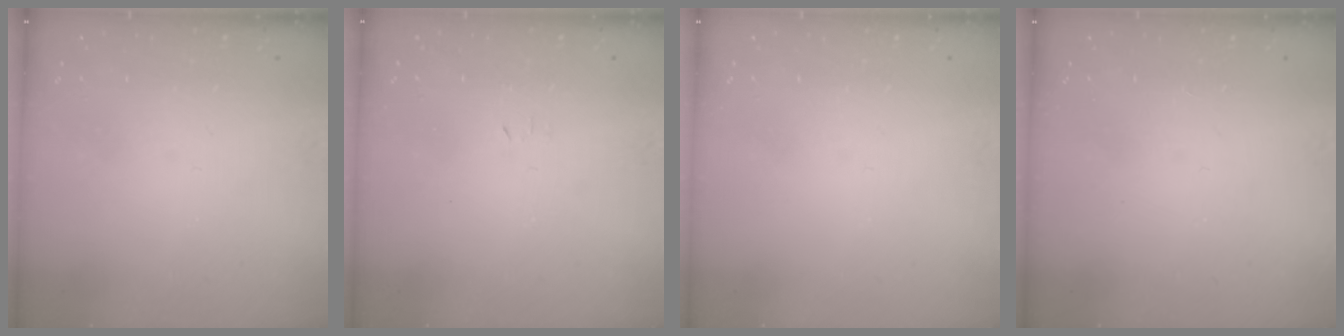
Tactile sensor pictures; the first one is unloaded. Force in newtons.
{"total": 2.4, "press": 2.4, "slide": 0.4}
{"total": 0.0}
{"total": 2.8, "press": 2.8, "slide": 0.4}